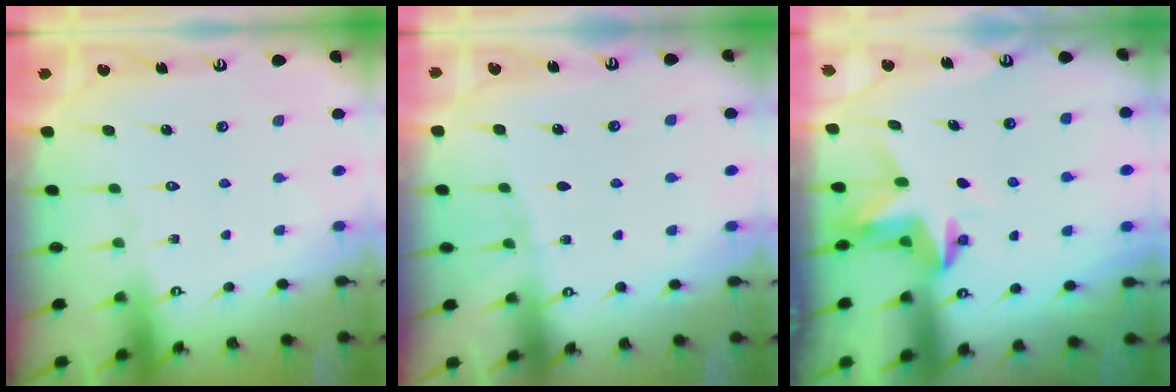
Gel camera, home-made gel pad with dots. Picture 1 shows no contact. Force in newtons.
{"total": 2.1, "press": 2.0, "slide": 0.3}
{"total": 3.9, "press": 3.9, "slide": 0.3}